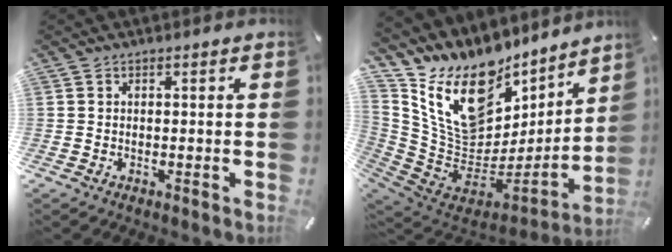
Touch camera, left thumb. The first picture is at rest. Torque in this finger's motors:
{"motor_torque": [3.75, 1.26, 0.91, -1.86, 0.58]}